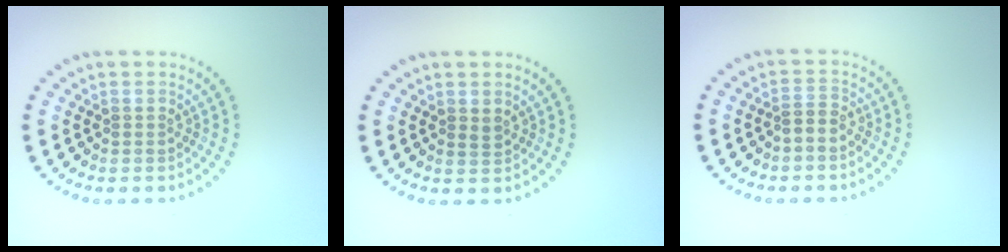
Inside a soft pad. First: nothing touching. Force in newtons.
{"total": 0.9, "press": 0.8, "slide": 0.3}
{"total": 1.1, "press": 0.9, "slide": 0.7}